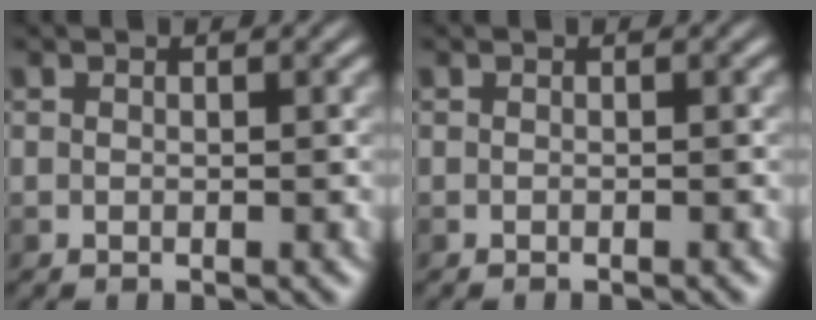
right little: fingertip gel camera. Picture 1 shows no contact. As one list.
[{"total": 0.0}]